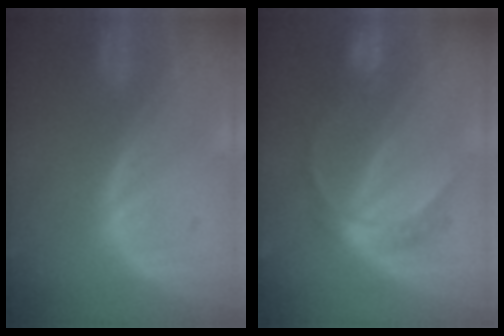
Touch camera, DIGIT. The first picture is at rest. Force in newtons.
{"total": 6.7, "press": 5.8, "slide": 3.4}